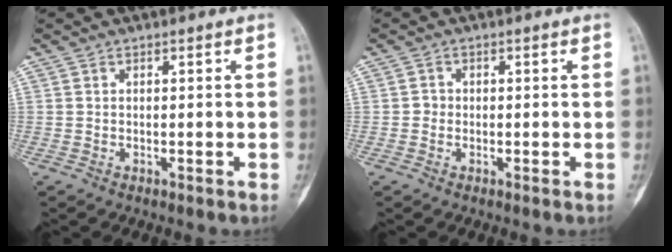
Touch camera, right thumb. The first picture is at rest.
{"total": 0.9, "force": [-0.2, 0.8, 0.3], "torque": [0.002, 0.004, -0.006]}